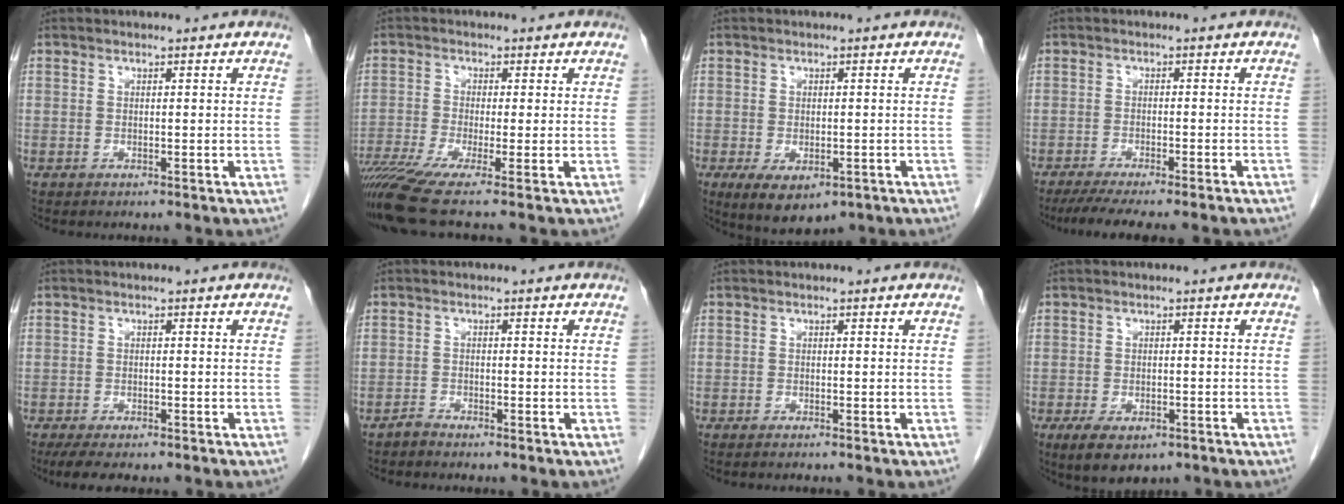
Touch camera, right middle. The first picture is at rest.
{"total": 10.1, "force": [-7.2, -0.2, 7.0], "torque": [-0.129, -0.025, -0.128]}
{"total": 7.2, "force": [-3.8, 3.6, 4.9], "torque": [-0.073, -0.012, -0.050]}
{"total": 10.1, "force": [-8.6, 0.2, 5.2], "torque": [-0.061, -0.016, -0.126]}
{"total": 5.5, "force": [-4.4, 1.4, 3.1], "torque": [-0.047, -0.012, -0.064]}
{"total": 1.0, "force": [-1.0, 0.0, 0.0], "torque": [-0.001, -0.002, -0.020]}
{"total": 1.3, "force": [-1.1, -0.1, 0.7], "torque": [-0.010, 0.000, -0.012]}
{"total": 6.5, "force": [-4.1, 3.2, 4.0], "torque": [-0.065, -0.007, -0.060]}